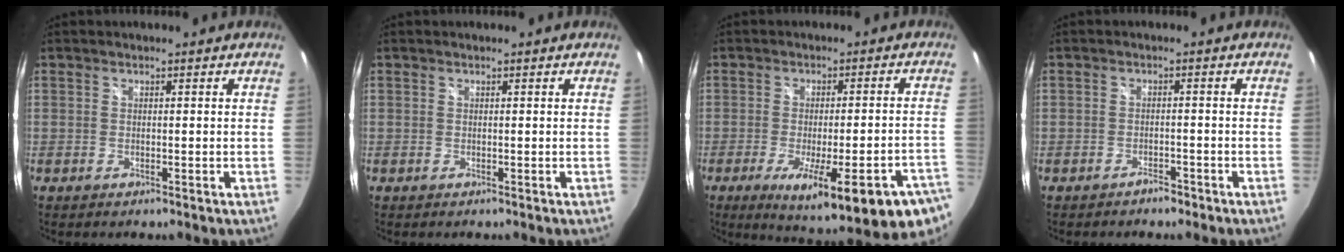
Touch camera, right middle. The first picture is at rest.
{"total": 0.0}
{"total": 21.6, "force": [-13.5, 4.3, 16.3], "torque": [-0.224, -0.059, -0.176]}
{"total": 2.0, "force": [-1.7, 1.0, 0.3], "torque": [-0.008, 0.005, -0.023]}